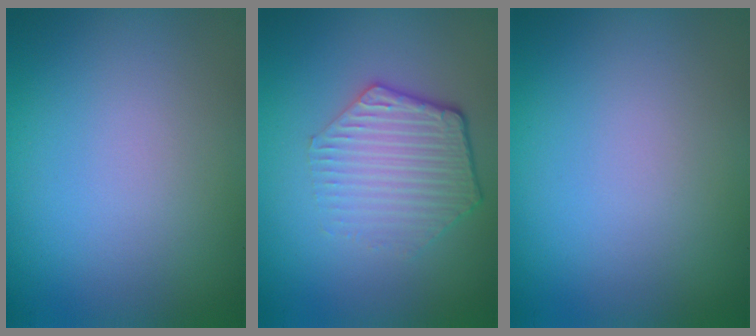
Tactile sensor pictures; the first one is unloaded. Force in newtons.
{"total": 4.3, "press": 3.3, "slide": 2.8}
{"total": 0.0}